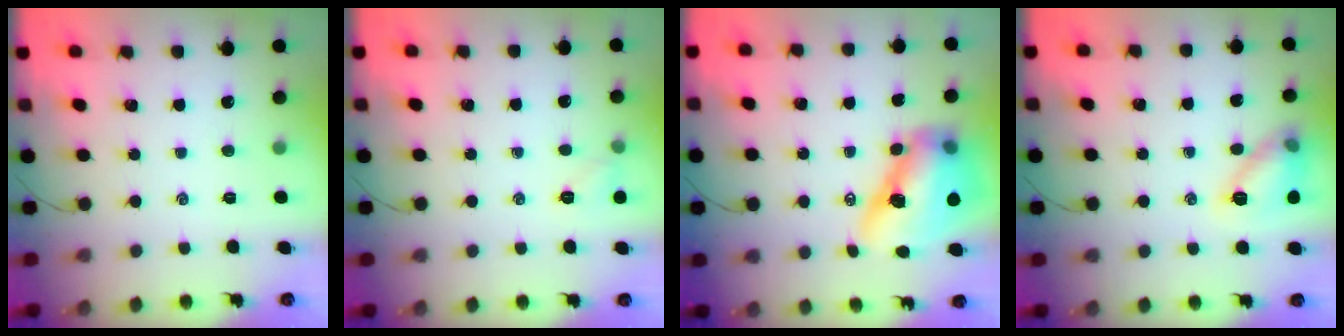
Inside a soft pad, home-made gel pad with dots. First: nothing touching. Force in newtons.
{"total": 5.5, "press": 5.3, "slide": 1.5}
{"total": 15.0, "press": 14.3, "slide": 4.4}
{"total": 12.3, "press": 12.3, "slide": 0.3}